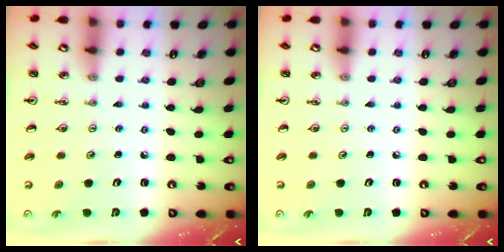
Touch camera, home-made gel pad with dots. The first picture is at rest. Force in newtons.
{"total": 0.0}